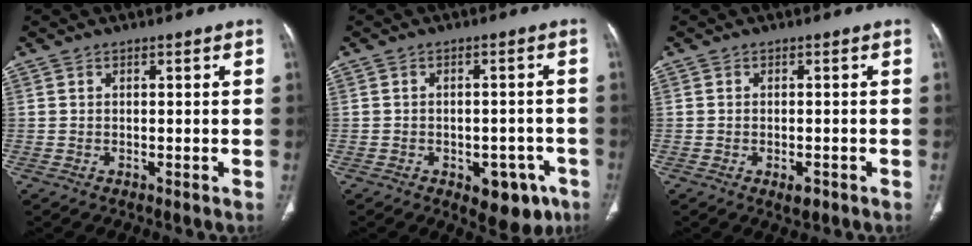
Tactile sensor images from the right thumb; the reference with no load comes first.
{"total": 9.0, "force": [-4.5, 5.2, 5.8], "torque": [-0.039, 0.022, -0.050]}
{"total": 2.3, "force": [-1.2, 1.1, 1.7], "torque": [-0.023, 0.002, -0.014]}